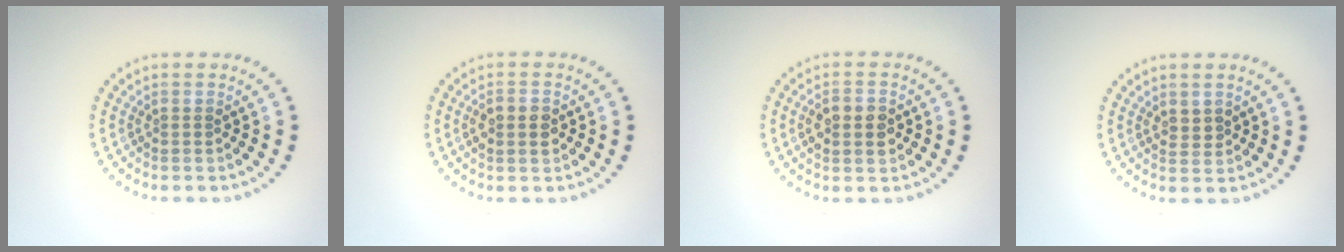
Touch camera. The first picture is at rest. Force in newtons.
{"total": 2.0, "press": 2.0, "slide": 0.0}
{"total": 2.8, "press": 2.8, "slide": 0.1}
{"total": 0.9, "press": 0.7, "slide": 0.6}